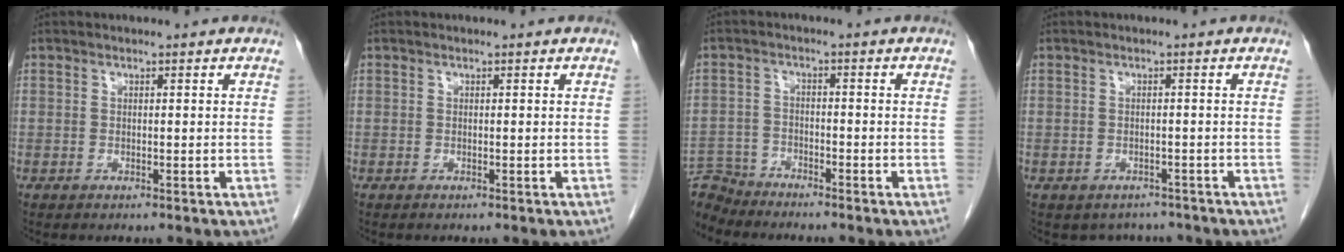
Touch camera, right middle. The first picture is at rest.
{"total": 0.0}
{"total": 5.6, "force": [-5.5, 0.7, -0.8], "torque": [0.020, 0.000, -0.105]}
{"total": 3.9, "force": [-3.3, 2.0, 0.2], "torque": [0.003, 0.006, -0.041]}